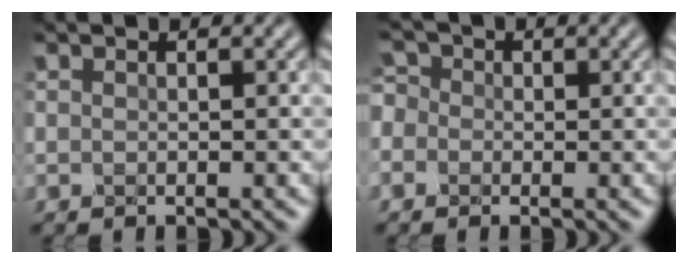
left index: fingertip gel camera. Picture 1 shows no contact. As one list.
[{"total": 1.3, "force": [-0.8, 0.9, -0.3], "torque": [-0.019, 0.006, -0.009]}]